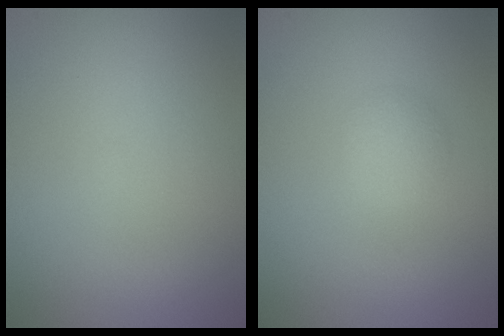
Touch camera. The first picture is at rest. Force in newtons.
{"total": 1.7, "press": 1.7, "slide": 0.1}